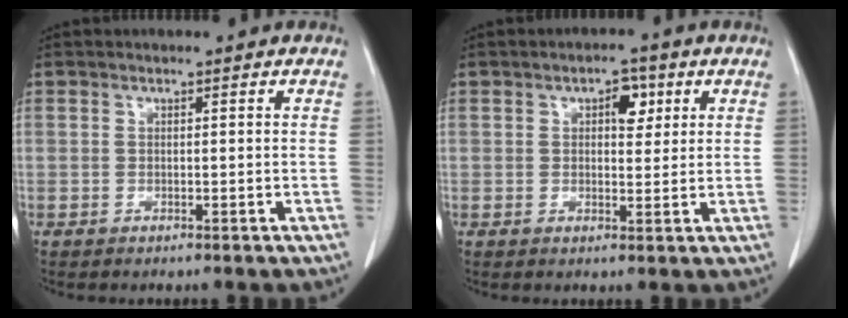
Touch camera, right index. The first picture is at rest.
{"total": 3.9, "force": [1.5, 2.0, 2.9], "torque": [-0.041, 0.008, 0.021]}